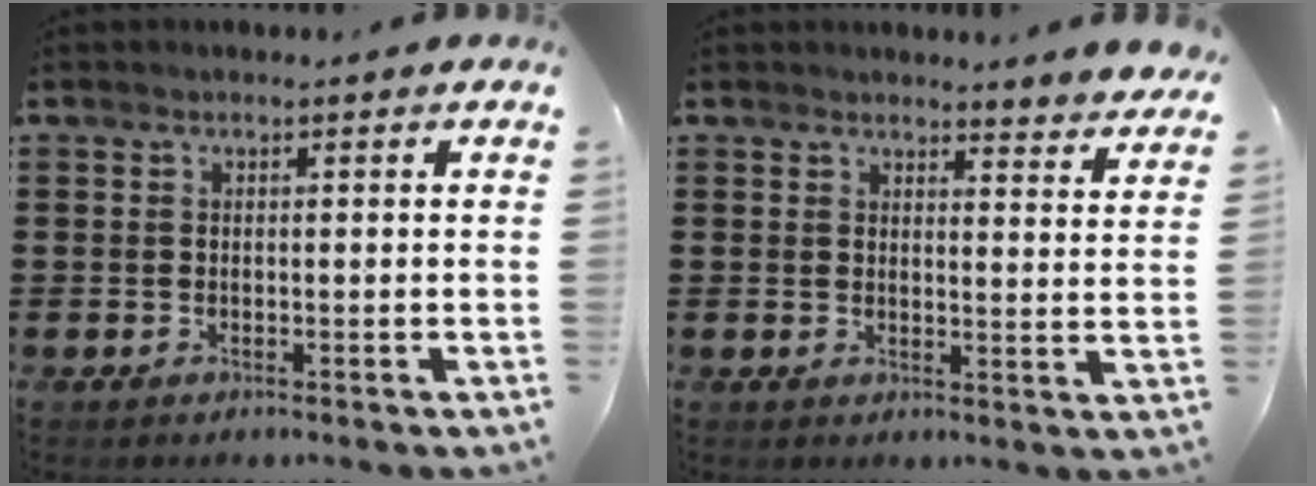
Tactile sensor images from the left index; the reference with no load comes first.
{"total": 3.5, "force": [3.5, 0.0, 0.5], "torque": [-0.007, -0.023, 0.061]}